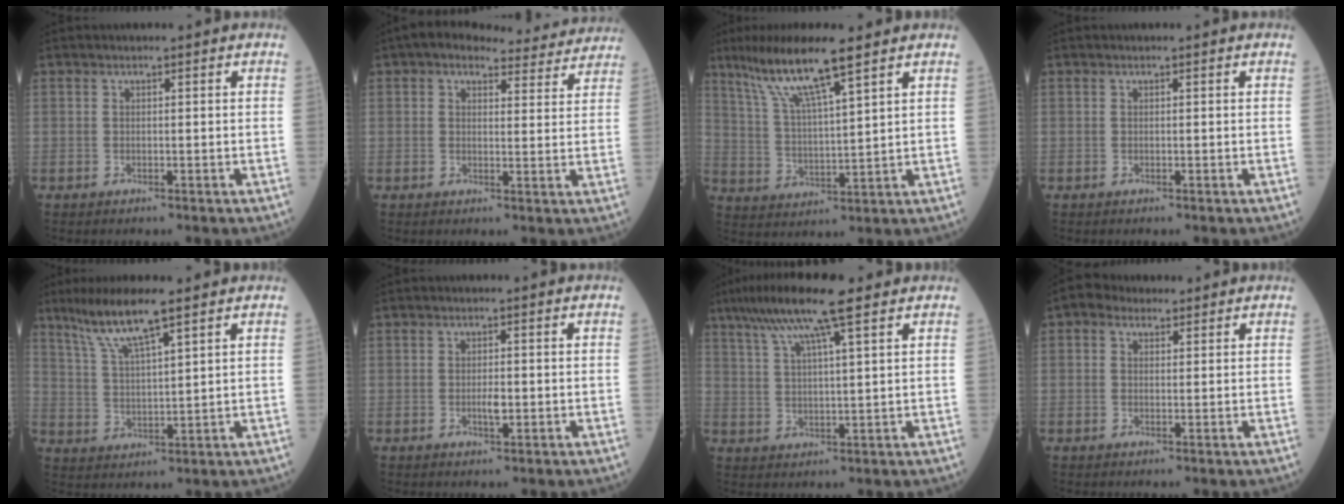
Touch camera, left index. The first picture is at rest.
{"total": 11.1, "force": [10.0, 3.6, 3.1], "torque": [-0.020, 0.023, 0.107]}
{"total": 10.6, "force": [7.3, -0.1, 7.6], "torque": [-0.151, 0.008, 0.139]}
{"total": 0.0}
{"total": 8.2, "force": [5.8, 0.0, 5.8], "torque": [-0.118, 0.006, 0.113]}
{"total": 1.9, "force": [-0.4, 0.6, 1.8], "torque": [-0.034, 0.000, -0.006]}
{"total": 10.4, "force": [7.0, 0.4, 7.8], "torque": [-0.142, 0.030, 0.120]}
{"total": 3.2, "force": [1.9, 2.3, 1.3], "torque": [-0.030, 0.029, 0.031]}